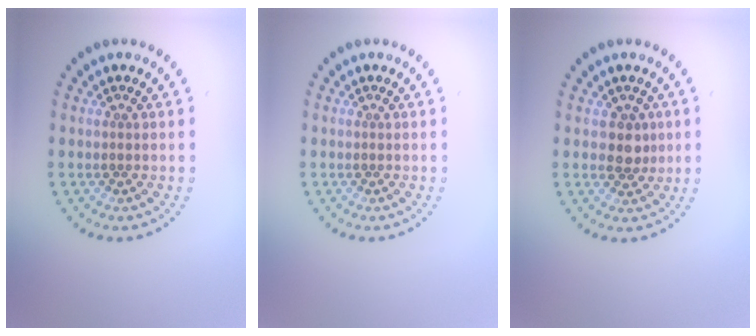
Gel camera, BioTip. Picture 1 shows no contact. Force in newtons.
{"total": 0.0}
{"total": 2.0, "press": 1.8, "slide": 0.8}